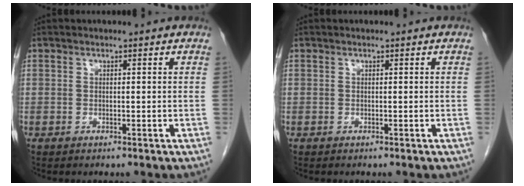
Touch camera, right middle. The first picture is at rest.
{"total": 0.0}